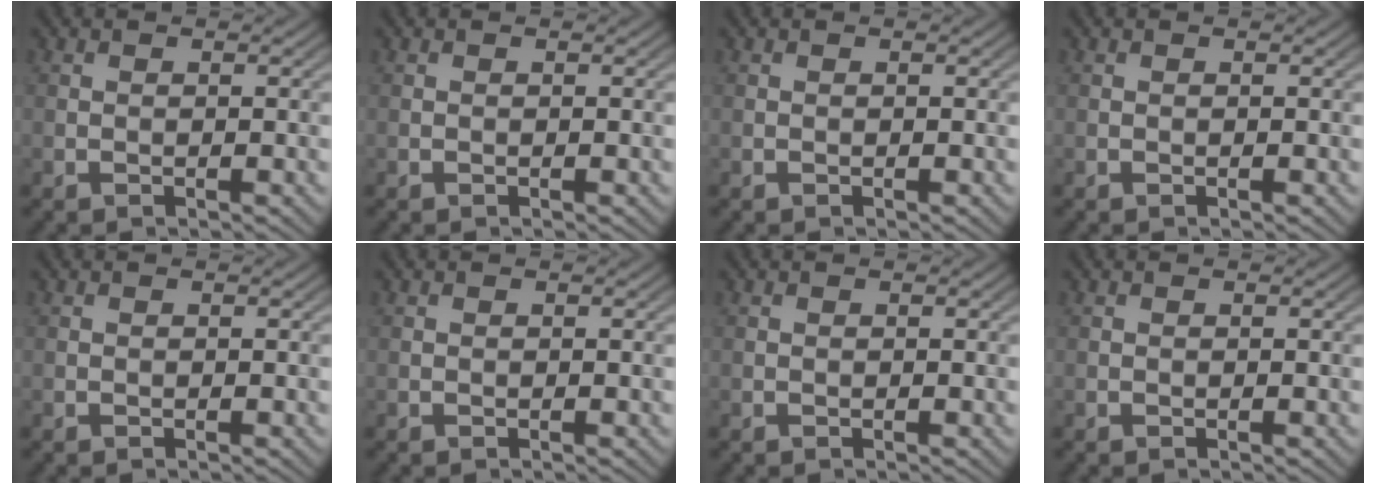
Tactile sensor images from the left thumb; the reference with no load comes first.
{"total": 0.0}
{"total": 0.0}
{"total": 0.0}
{"total": 0.0}
{"total": 0.0}
{"total": 0.0}
{"total": 0.0}